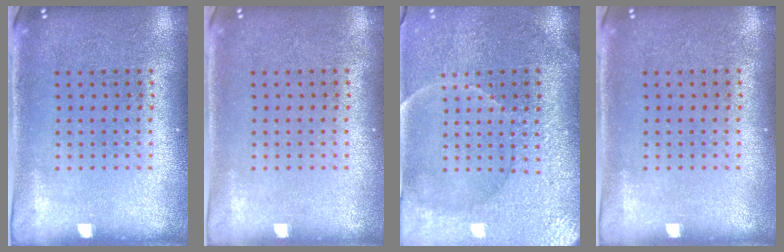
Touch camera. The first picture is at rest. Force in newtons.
{"total": 0.0}
{"total": 3.7, "press": 3.5, "slide": 1.2}
{"total": 0.0}